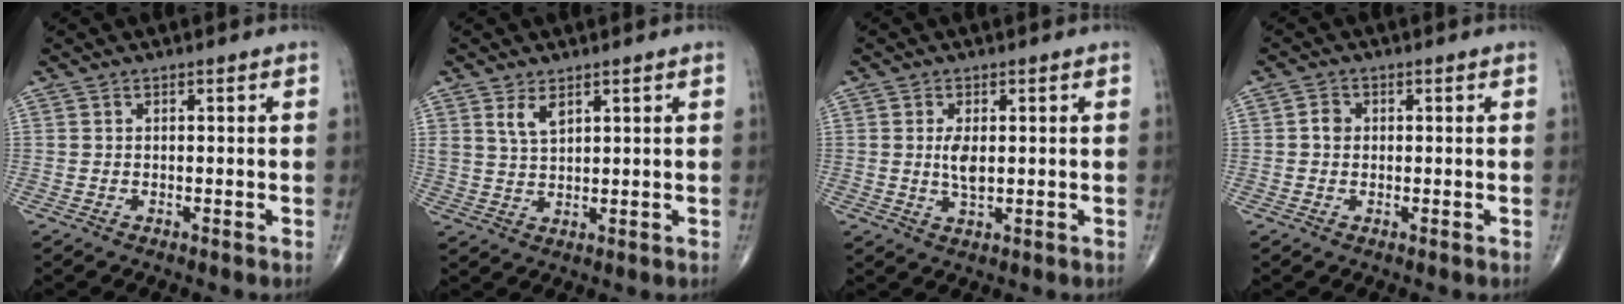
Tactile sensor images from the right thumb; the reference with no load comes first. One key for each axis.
{"total": 3.7, "fx": 2.2, "fy": 1.7, "fz": 2.5, "tx": -0.041, "ty": -0.013, "tz": 0.048}
{"total": 3.8, "fx": 0.4, "fy": 1.6, "fz": 3.4, "tx": -0.066, "ty": -0.008, "tz": 0.010}
{"total": 2.0, "fx": 0.1, "fy": 1.7, "fz": 1.0, "tx": -0.010, "ty": 0.004, "tz": -0.002}